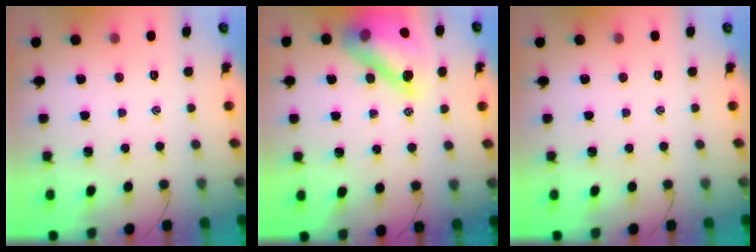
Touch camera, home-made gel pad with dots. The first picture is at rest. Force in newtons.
{"total": 17.7, "press": 17.1, "slide": 4.4}
{"total": 0.0}